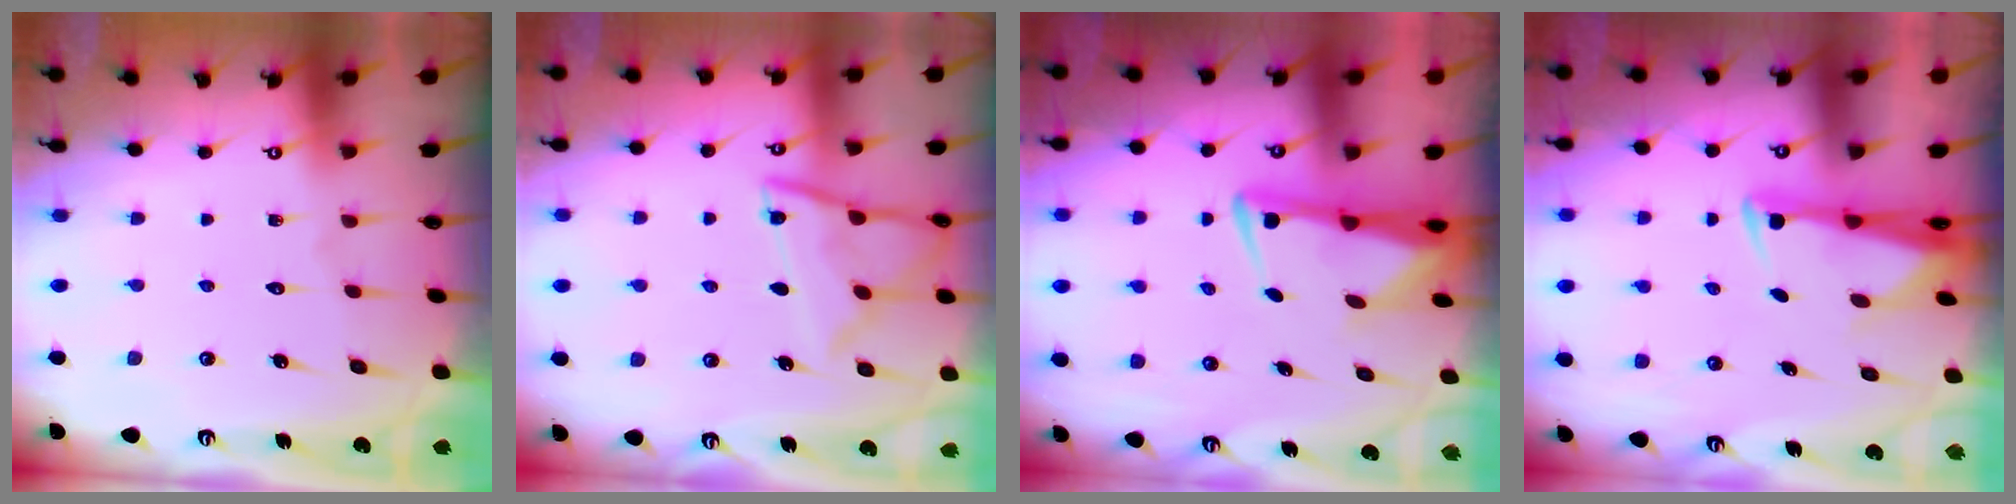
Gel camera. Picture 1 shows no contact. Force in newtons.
{"total": 11.7, "press": 11.6, "slide": 1.1}
{"total": 5.0, "press": 4.9, "slide": 1.2}
{"total": 2.8, "press": 2.6, "slide": 0.9}